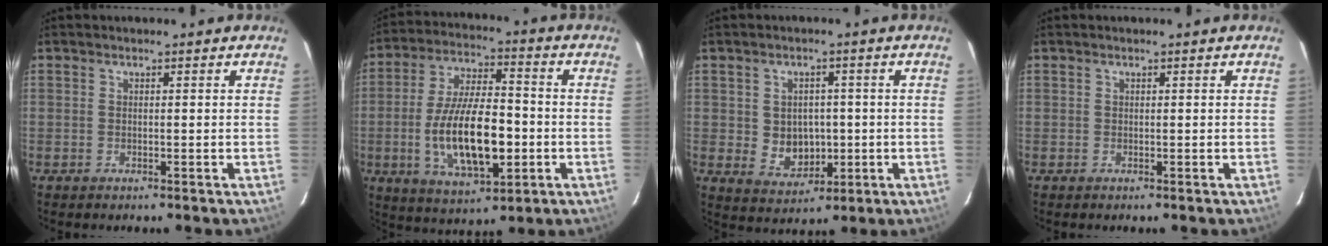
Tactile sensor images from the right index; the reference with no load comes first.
{"total": 17.1, "force": [-3.5, 7.0, 15.2], "torque": [-0.294, -0.004, -0.052]}
{"total": 6.8, "force": [-0.4, 5.8, 3.4], "torque": [-0.066, 0.001, 0.012]}
{"total": 0.0}